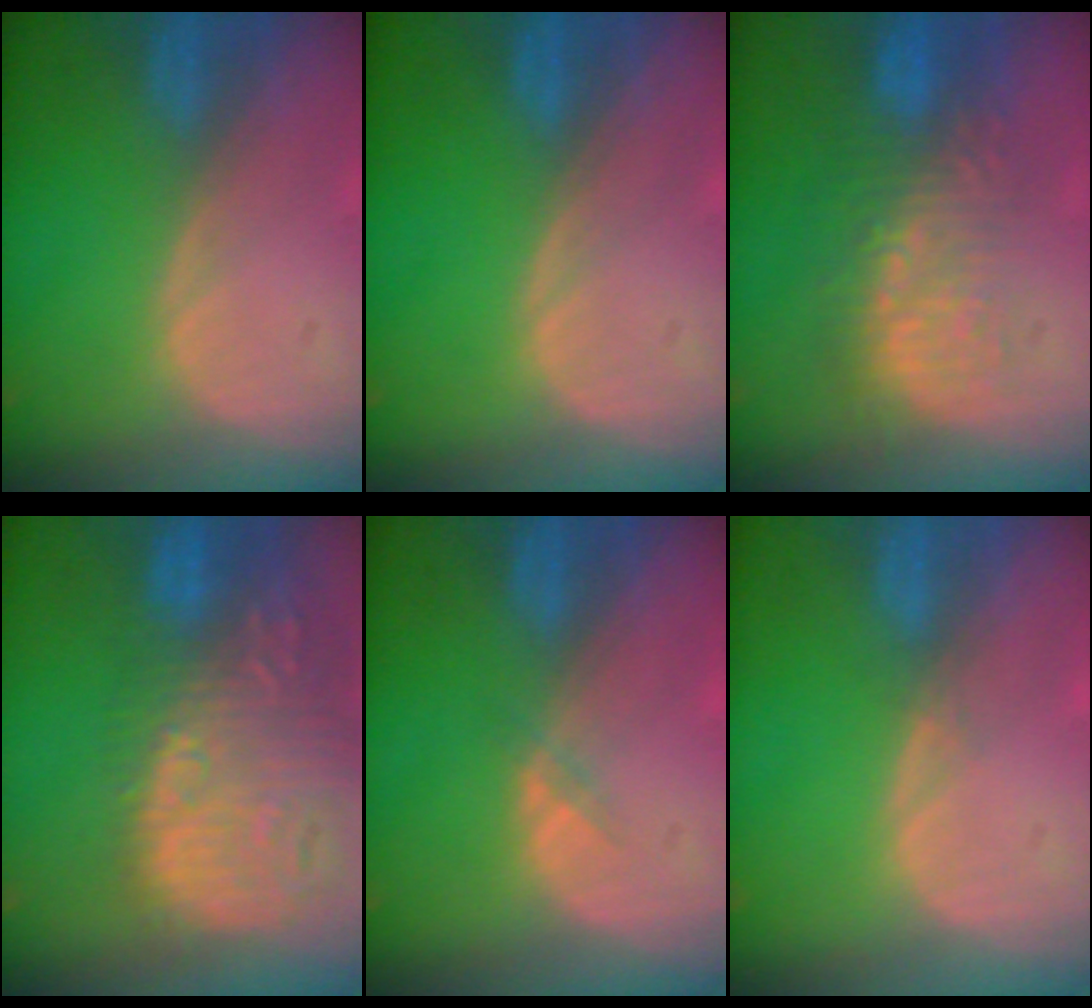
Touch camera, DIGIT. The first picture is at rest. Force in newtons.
{"total": 0.0}
{"total": 9.2, "press": 8.6, "slide": 3.1}
{"total": 16.0, "press": 13.2, "slide": 9.0}
{"total": 1.3, "press": 0.9, "slide": 0.9}
{"total": 0.6, "press": 0.6, "slide": 0.2}